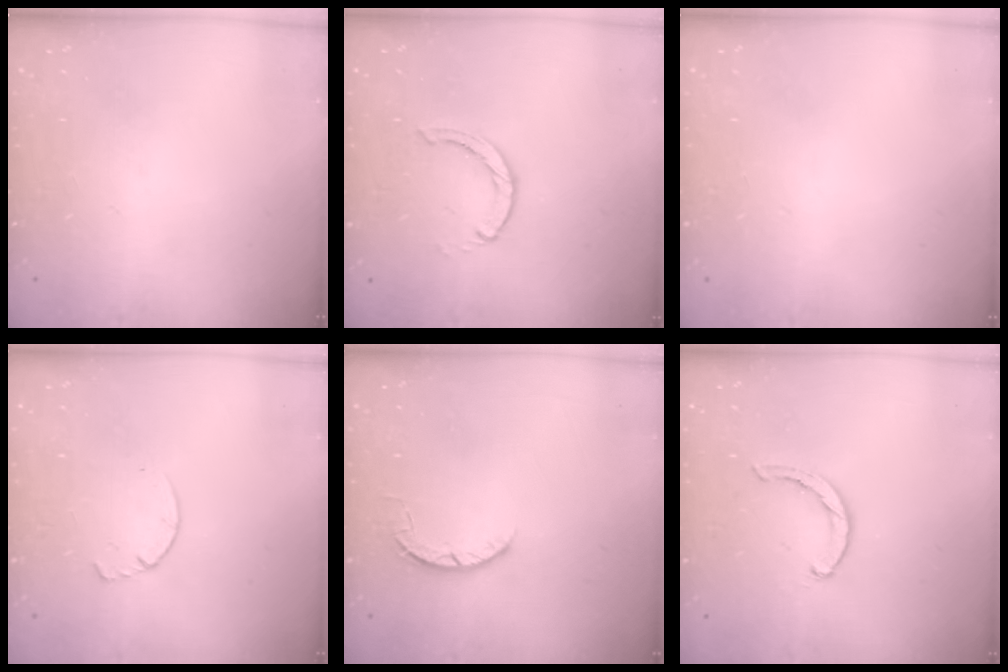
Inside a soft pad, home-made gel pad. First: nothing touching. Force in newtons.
{"total": 0.6, "press": 0.6, "slide": 0.2}
{"total": 2.4, "press": 2.4, "slide": 0.2}
{"total": 2.9, "press": 2.9, "slide": 0.4}
{"total": 3.9, "press": 3.9, "slide": 0.6}
{"total": 1.8, "press": 1.8, "slide": 0.4}